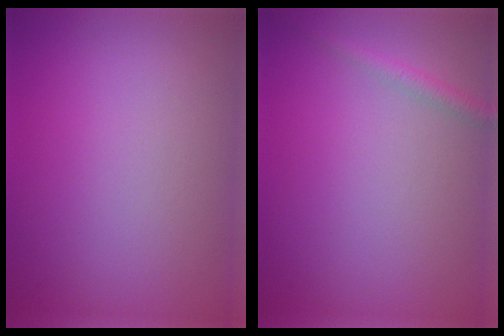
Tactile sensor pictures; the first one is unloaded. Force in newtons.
{"total": 1.3, "press": 1.3, "slide": 0.0}